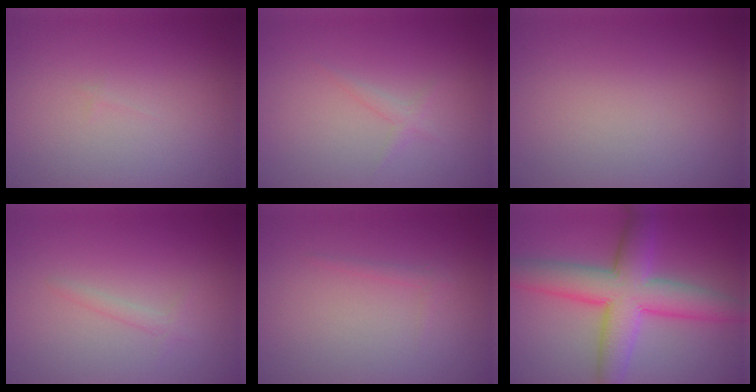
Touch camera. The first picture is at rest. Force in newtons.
{"total": 0.9, "press": 0.9, "slide": 0.1}
{"total": 0.0}
{"total": 0.9, "press": 0.9, "slide": 0.0}
{"total": 0.7, "press": 0.7, "slide": 0.0}
{"total": 8.5, "press": 8.5, "slide": 0.2}